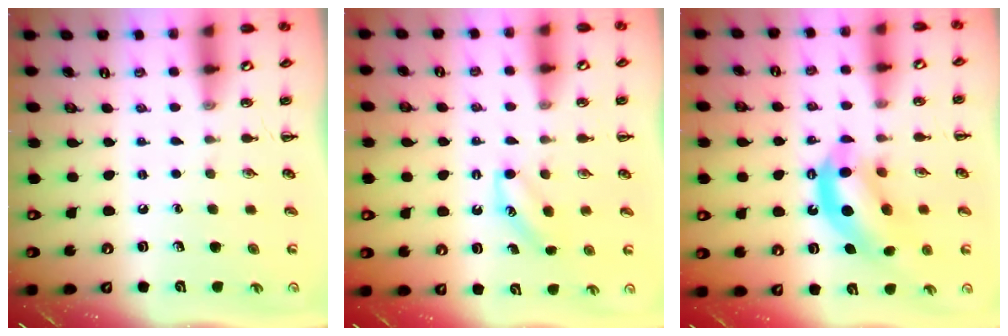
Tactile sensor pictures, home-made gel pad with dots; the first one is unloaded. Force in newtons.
{"total": 4.5, "press": 4.3, "slide": 1.5}
{"total": 11.9, "press": 11.5, "slide": 3.0}